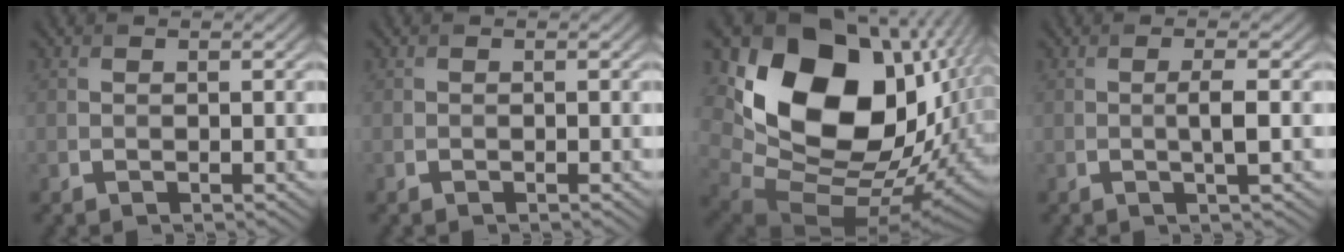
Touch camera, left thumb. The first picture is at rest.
{"total": 0.0}
{"total": 19.9, "force": [4.4, 14.0, 13.4], "torque": [-0.287, -0.032, 0.110]}
{"total": 2.2, "force": [-0.1, 0.1, 2.2], "torque": [-0.042, 0.001, -0.007]}